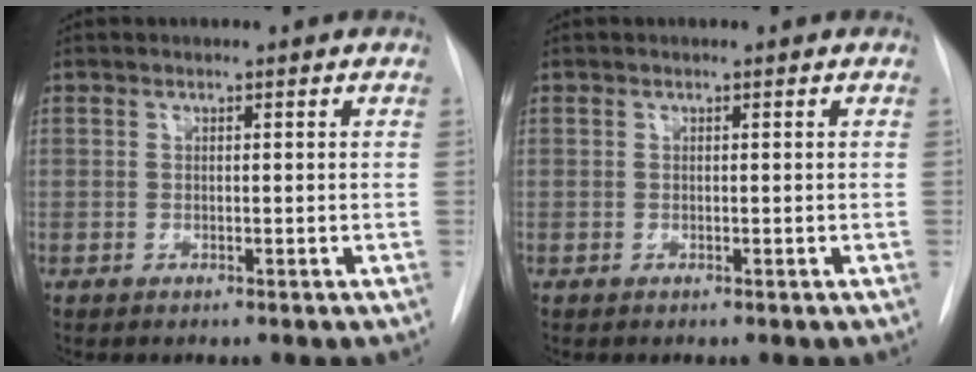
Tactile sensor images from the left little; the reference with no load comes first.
{"total": 0.0}